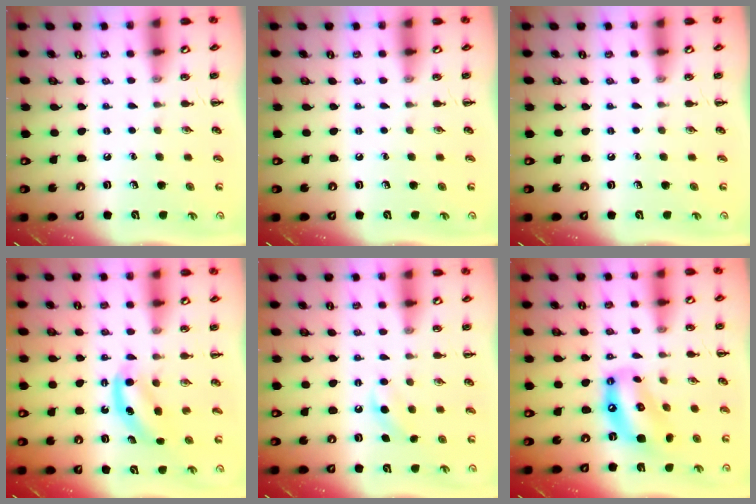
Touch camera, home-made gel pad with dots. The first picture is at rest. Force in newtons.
{"total": 0.0}
{"total": 0.0}
{"total": 5.4, "press": 5.3, "slide": 1.0}
{"total": 5.6, "press": 5.4, "slide": 1.5}
{"total": 12.0, "press": 11.7, "slide": 2.6}